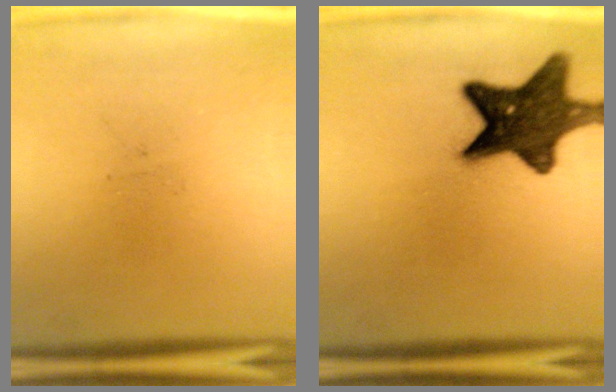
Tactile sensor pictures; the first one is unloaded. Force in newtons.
{"total": 14.4}